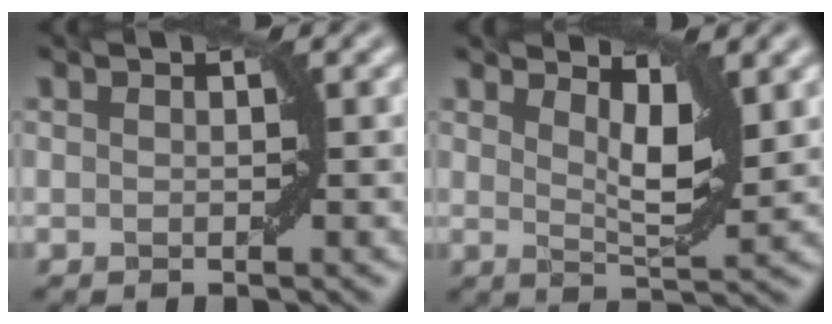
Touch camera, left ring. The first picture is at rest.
{"total": 3.6, "force": [2.0, 0.9, 2.8], "torque": [-0.046, -0.009, 0.032]}